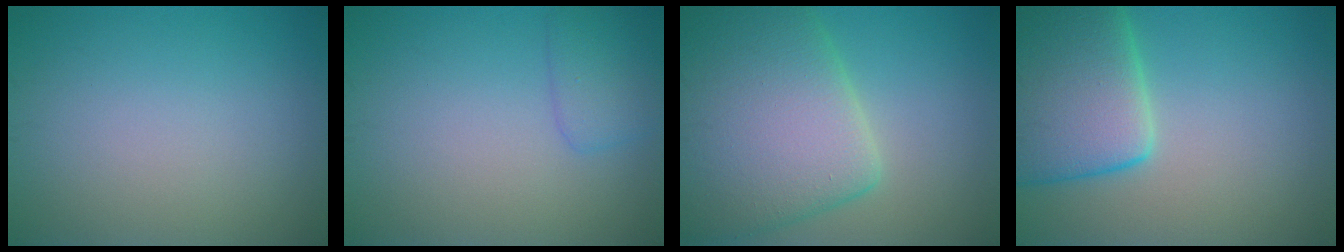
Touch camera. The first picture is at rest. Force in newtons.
{"total": 2.2, "press": 2.2, "slide": 0.2}
{"total": 11.3, "press": 11.2, "slide": 0.4}
{"total": 9.0, "press": 9.0, "slide": 0.9}